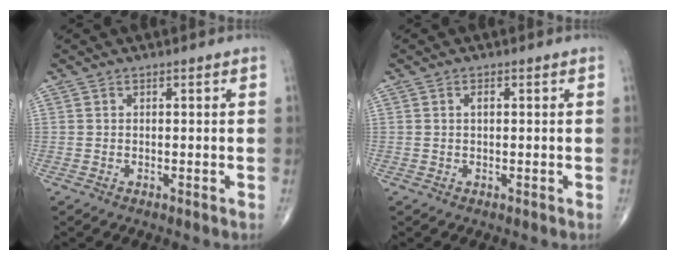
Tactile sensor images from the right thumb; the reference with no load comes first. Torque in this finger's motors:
{"motor_torque": [0.15, 0.45, 0.02, -0.08, 0.00]}